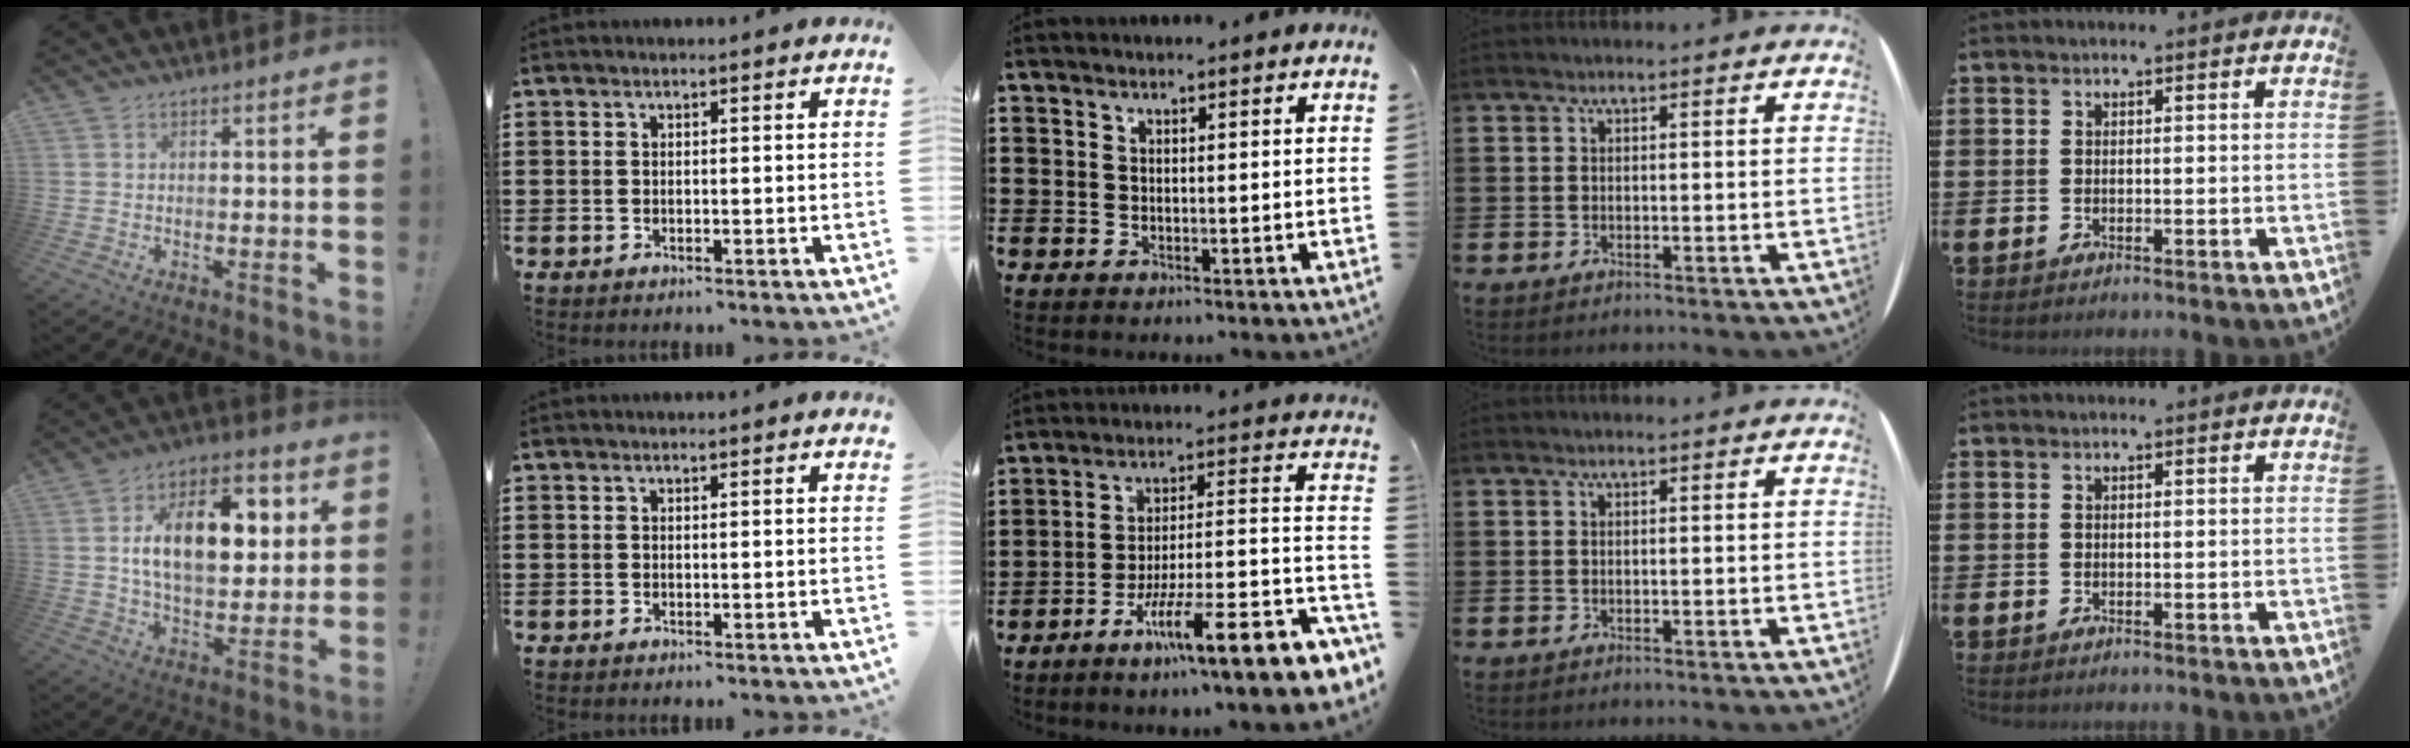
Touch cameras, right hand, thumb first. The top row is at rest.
{"thumb": {"total": 17.9, "force": [4.5, 10.8, 13.5], "torque": [-0.203, -0.002, 0.078]}, "middle": {"total": 9.9, "force": [-6.3, -0.2, 7.6], "torque": [-0.107, -0.020, -0.127]}}